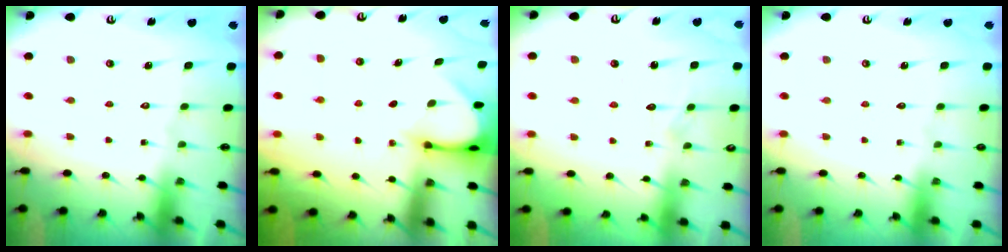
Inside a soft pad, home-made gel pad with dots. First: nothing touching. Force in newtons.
{"total": 3.3, "press": 3.3, "slide": 0.3}
{"total": 4.4, "press": 4.3, "slide": 0.5}
{"total": 0.0}